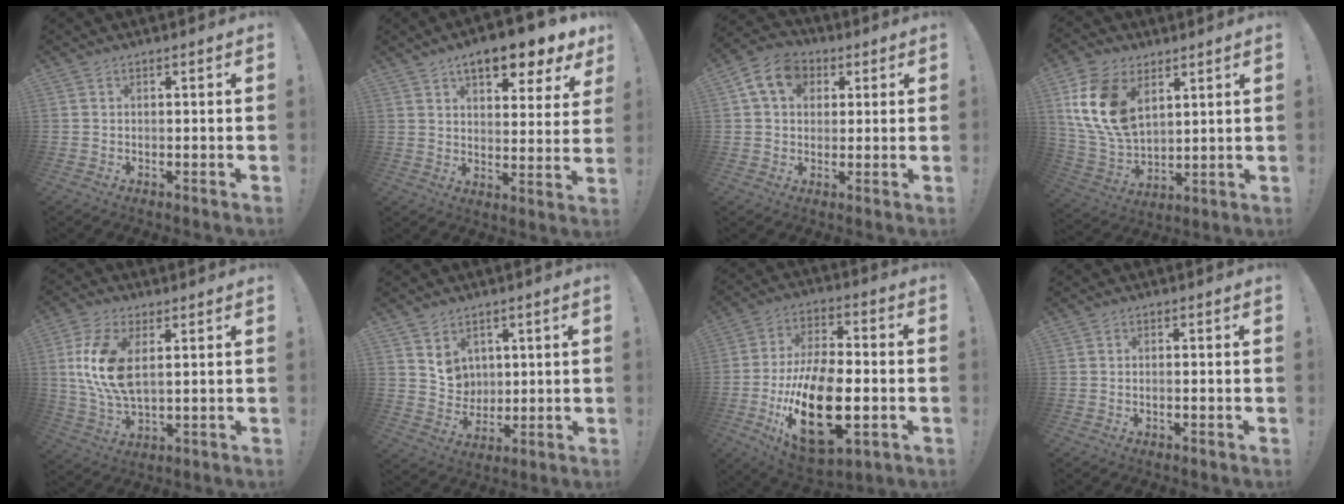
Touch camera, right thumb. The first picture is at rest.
{"total": 10.6, "force": [7.3, 3.3, 6.9], "torque": [-0.095, -0.047, 0.121]}
{"total": 11.3, "force": [3.8, 8.6, 6.1], "torque": [-0.093, 0.001, 0.076]}
{"total": 17.4, "force": [6.9, 11.5, 11.0], "torque": [-0.229, -0.032, 0.131]}
{"total": 13.1, "force": [3.2, 6.8, 10.8], "torque": [-0.203, -0.016, 0.057]}
{"total": 7.2, "force": [4.1, 5.8, 1.0], "torque": [-0.010, -0.037, 0.082]}
{"total": 23.9, "force": [-6.2, 12.1, 19.6], "torque": [-0.364, 0.028, -0.091]}
{"total": 0.9, "force": [-0.7, 0.0, 0.6], "torque": [-0.019, 0.002, -0.011]}